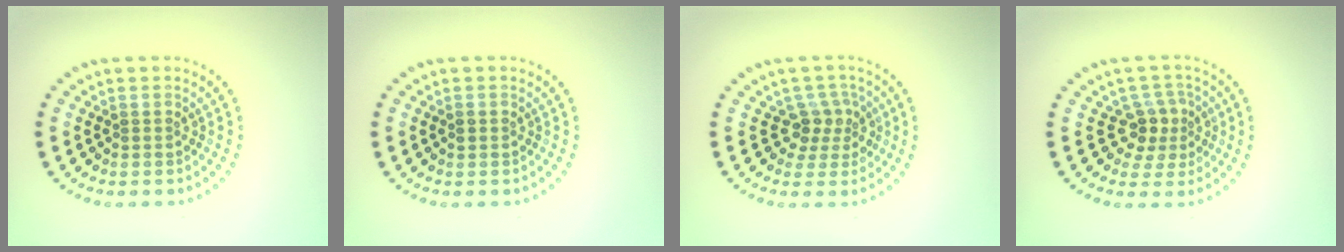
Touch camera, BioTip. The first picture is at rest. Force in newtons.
{"total": 0.9, "press": 0.9, "slide": 0.1}
{"total": 2.7, "press": 2.0, "slide": 1.8}
{"total": 2.8, "press": 2.4, "slide": 1.5}